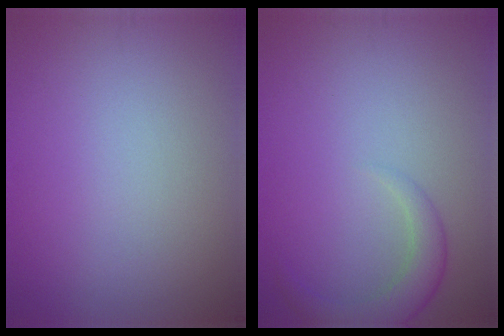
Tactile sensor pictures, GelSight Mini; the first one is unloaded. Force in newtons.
{"total": 2.6, "press": 2.5, "slide": 0.2}